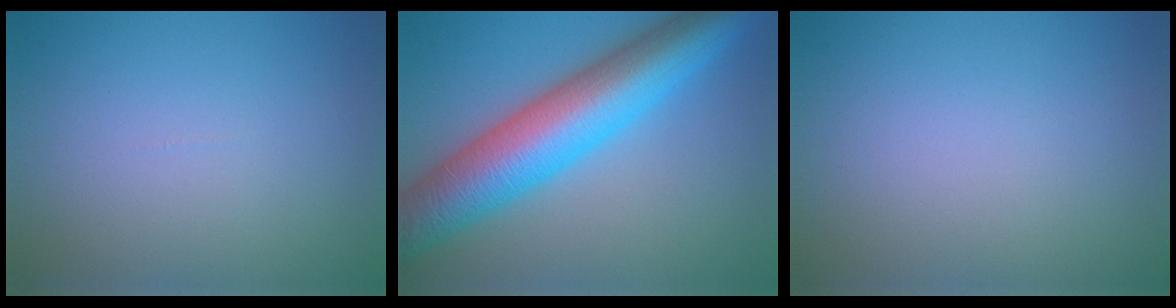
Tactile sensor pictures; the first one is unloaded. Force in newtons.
{"total": 11.2, "press": 11.2, "slide": 0.1}
{"total": 0.0}